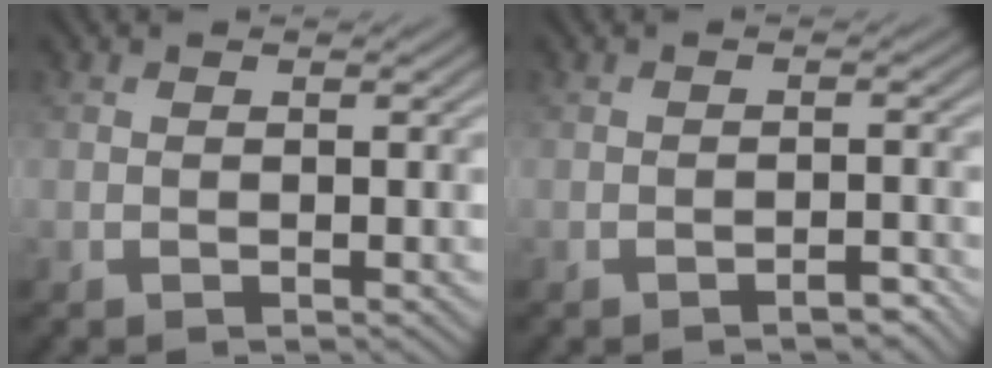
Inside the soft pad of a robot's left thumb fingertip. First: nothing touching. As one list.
[{"total": 1.7, "force": [-1.4, 0.4, 0.9], "torque": [-0.010, 0.004, -0.021]}]